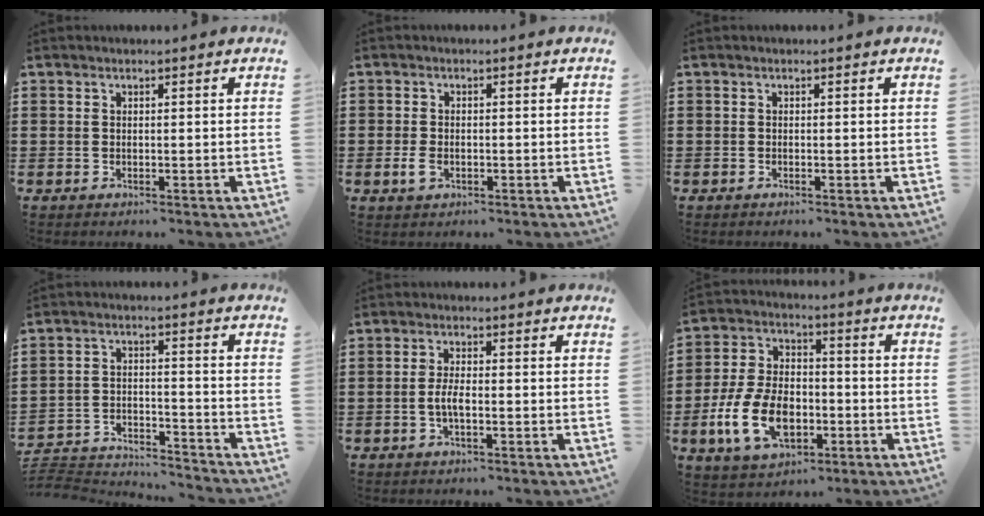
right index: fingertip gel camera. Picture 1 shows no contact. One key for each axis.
{"total": 1.7, "fx": -0.6, "fy": 1.1, "fz": 1.1, "tx": -0.029, "ty": -0.002, "tz": -0.013}
{"total": 0.0}
{"total": 4.2, "fx": -4.1, "fy": 0.4, "fz": 0.6, "tx": -0.028, "ty": -0.005, "tz": -0.090}
{"total": 2.9, "fx": -0.6, "fy": 0.8, "fz": 2.7, "tx": -0.063, "ty": -0.002, "tz": -0.016}
{"total": 11.5, "fx": -3.8, "fy": 7.0, "fz": 8.4, "tx": -0.202, "ty": -0.003, "tz": -0.070}